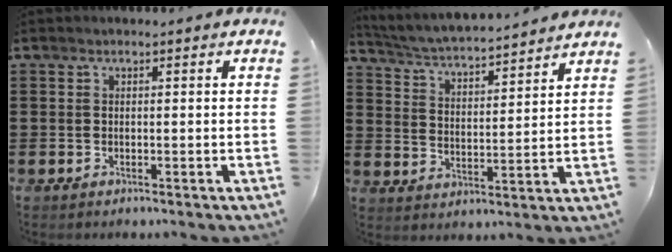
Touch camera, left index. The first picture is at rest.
{"total": 4.1, "force": [3.9, -0.4, 1.0], "torque": [-0.039, -0.037, 0.061]}